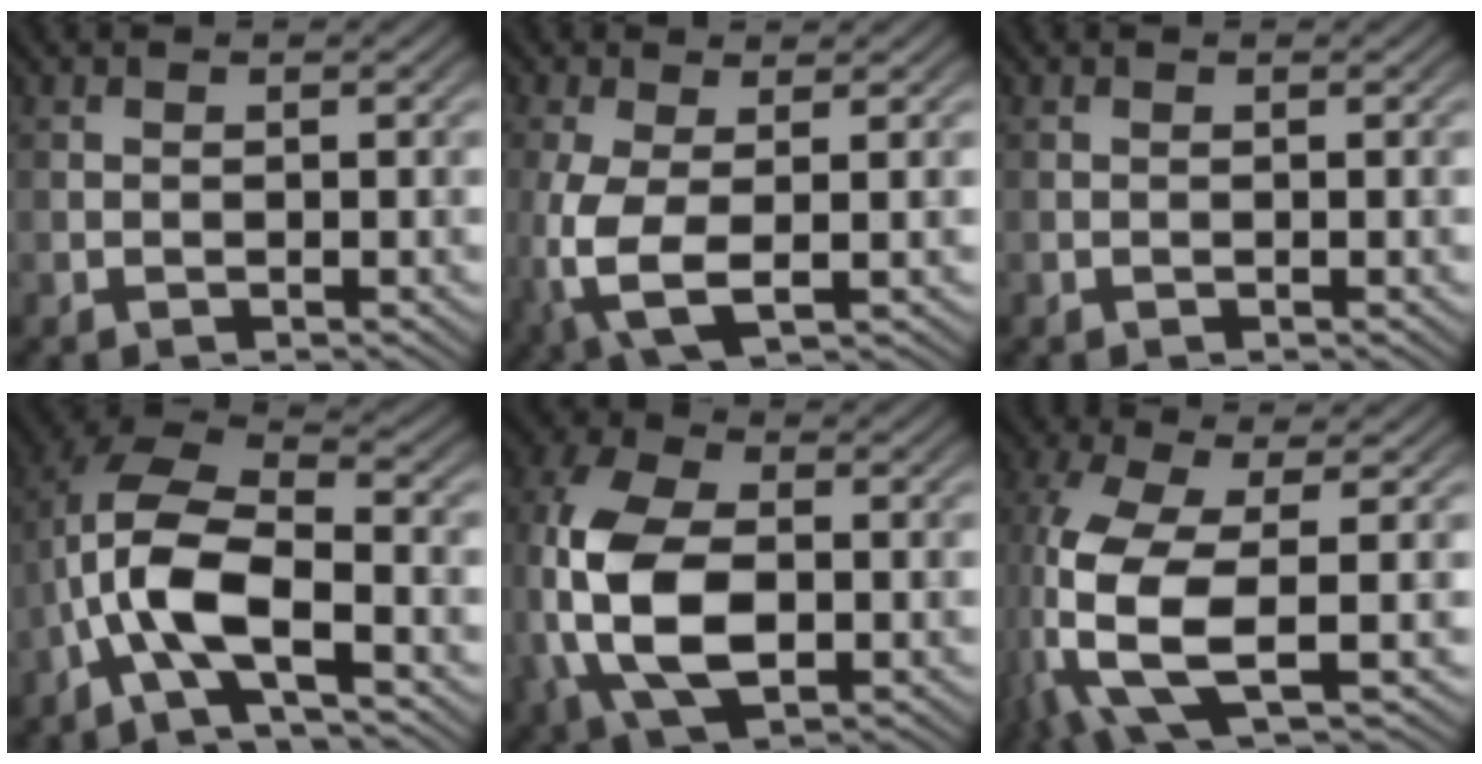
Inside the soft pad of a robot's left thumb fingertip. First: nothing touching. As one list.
[{"total": 7.0, "force": [-1.0, 3.0, 6.2], "torque": [-0.163, -0.009, -0.018]}, {"total": 0.0}, {"total": 9.7, "force": [-3.4, 3.6, 8.4], "torque": [-0.176, 0.011, -0.078]}, {"total": 13.1, "force": [-1.5, 7.9, 10.3], "torque": [-0.266, -0.003, -0.035]}, {"total": 11.7, "force": [-1.9, 4.3, 10.7], "torque": [-0.257, -0.012, -0.041]}]